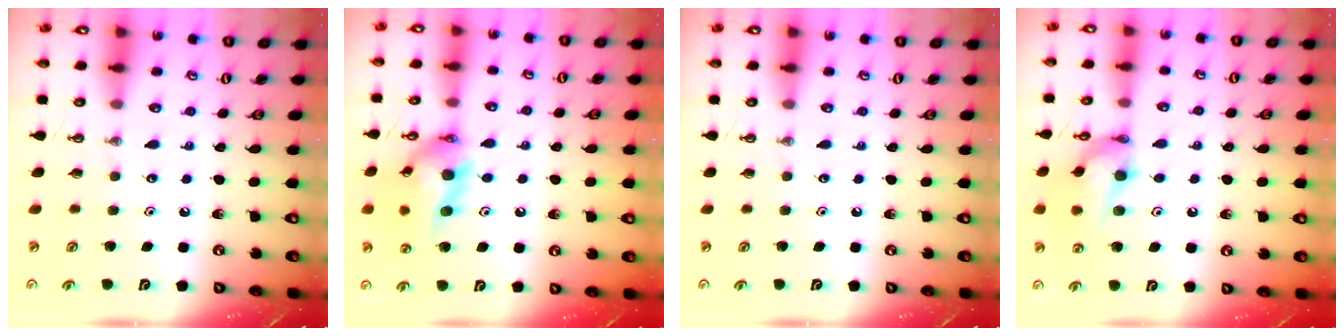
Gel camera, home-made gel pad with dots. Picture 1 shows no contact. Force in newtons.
{"total": 14.2, "press": 14.2, "slide": 1.2}
{"total": 0.0}
{"total": 12.8, "press": 12.8, "slide": 0.6}